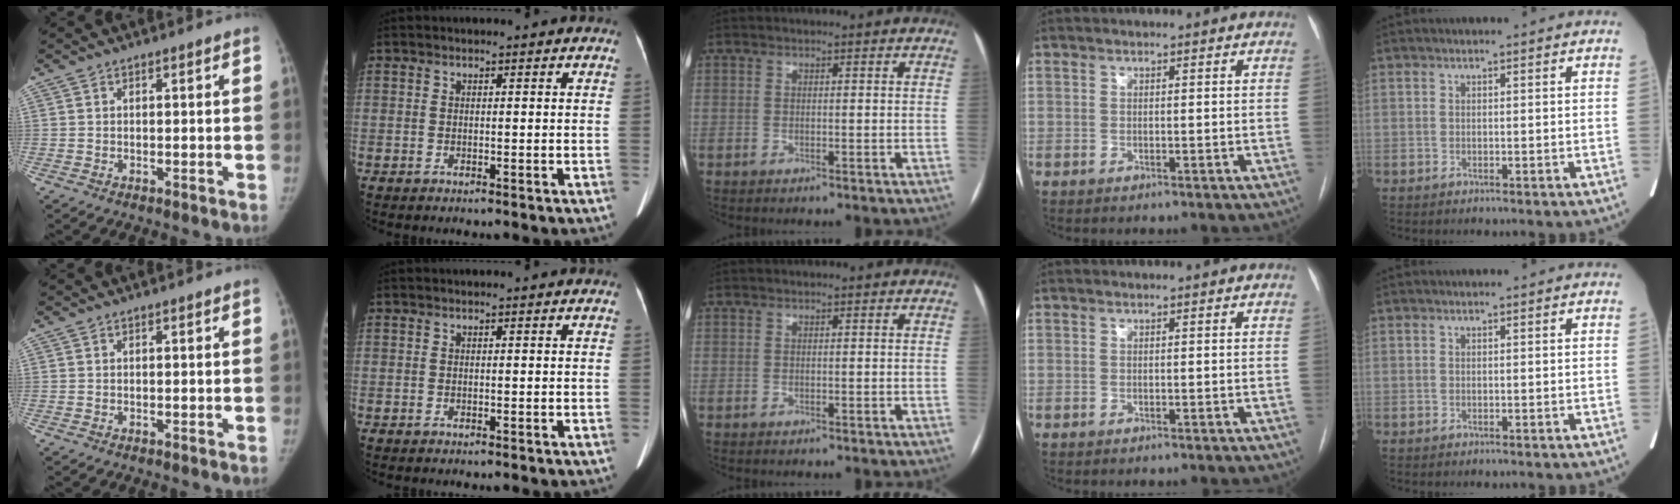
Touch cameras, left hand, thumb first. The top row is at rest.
{}